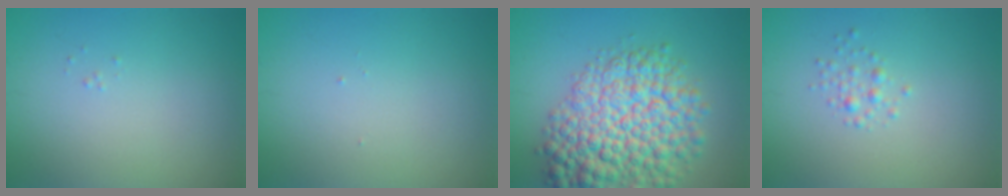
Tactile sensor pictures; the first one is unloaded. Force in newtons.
{"total": 0.0}
{"total": 10.0, "press": 10.0, "slide": 0.4}
{"total": 1.2, "press": 1.2, "slide": 0.0}